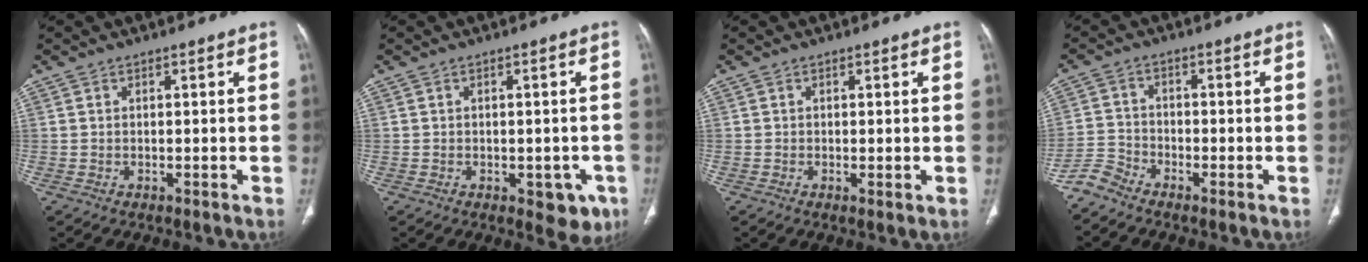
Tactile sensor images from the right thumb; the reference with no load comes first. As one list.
[{"total": 5.9, "force": [-2.4, 3.4, 4.2], "torque": [-0.018, 0.001, -0.023]}, {"total": 0.8, "force": [0.0, 0.1, 0.8], "torque": [-0.017, -0.006, -0.003]}, {"total": 3.7, "force": [-3.6, 0.7, 0.1], "torque": [-0.004, 0.001, -0.085]}]